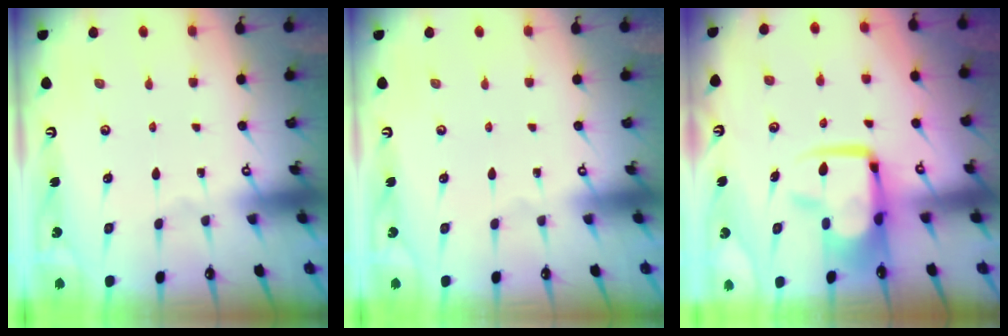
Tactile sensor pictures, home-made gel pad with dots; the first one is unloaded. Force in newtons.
{"total": 0.0}
{"total": 11.4, "press": 11.2, "slide": 2.1}